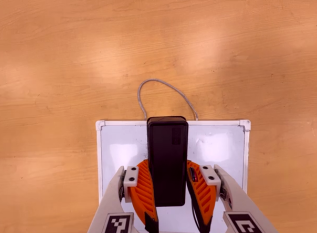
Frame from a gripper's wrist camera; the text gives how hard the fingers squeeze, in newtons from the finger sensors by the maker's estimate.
{"total": 7.4, "left": 6.8, "right": 8.1}